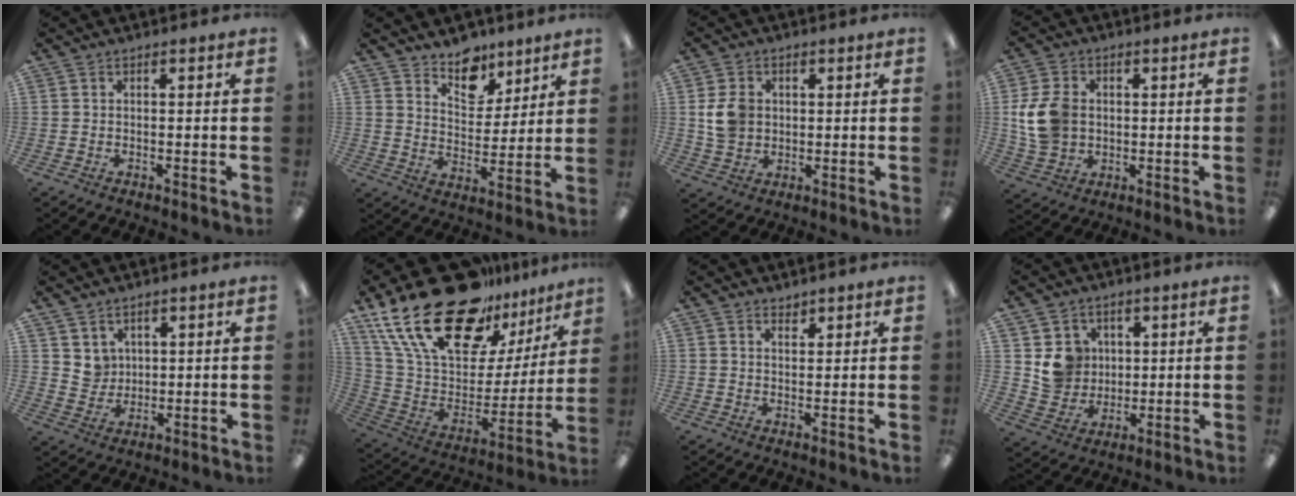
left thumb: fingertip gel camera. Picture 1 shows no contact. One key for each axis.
{"total": 9.8, "fx": 7.9, "fy": 5.3, "fz": 2.6, "tx": -0.037, "ty": -0.053, "tz": 0.144}
{"total": 6.8, "fx": 1.1, "fy": 5.7, "fz": 3.6, "tx": -0.066, "ty": 0.008, "tz": 0.021}
{"total": 10.2, "fx": 0.7, "fy": 8.0, "fz": 6.3, "tx": -0.146, "ty": 0.013, "tz": 0.016}
{"total": 4.9, "fx": 3.0, "fy": 3.8, "fz": 0.0, "tx": -0.003, "ty": -0.013, "tz": 0.054}
{"total": 28.8, "fx": 19.7, "fy": 13.5, "fz": 16.1, "tx": -0.293, "ty": -0.124, "tz": 0.358}
{"total": 1.8, "fx": 1.7, "fy": 0.6, "fz": 0.1, "tx": 0.006, "ty": -0.008, "tz": 0.031}
{"total": 8.3, "fx": 2.9, "fy": 7.6, "fz": 1.4, "tx": -0.027, "ty": -0.004, "tz": 0.061}